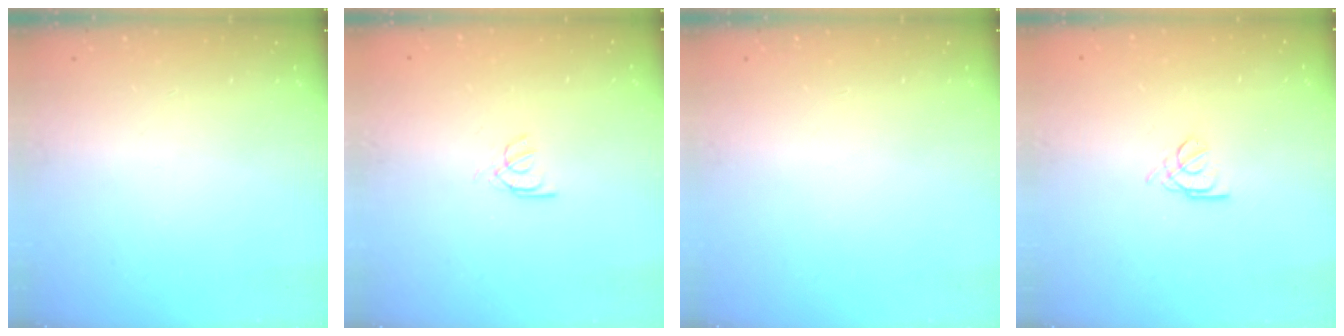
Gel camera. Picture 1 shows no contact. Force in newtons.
{"total": 3.6, "press": 3.5, "slide": 0.4}
{"total": 0.0}
{"total": 2.5, "press": 2.5, "slide": 0.5}